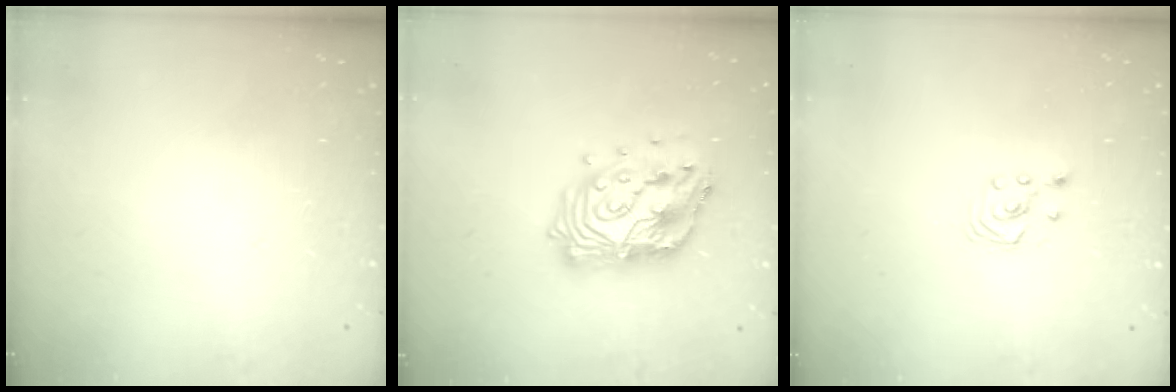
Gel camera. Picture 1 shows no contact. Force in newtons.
{"total": 15.9, "press": 15.9, "slide": 1.1}
{"total": 1.8, "press": 1.8, "slide": 0.2}